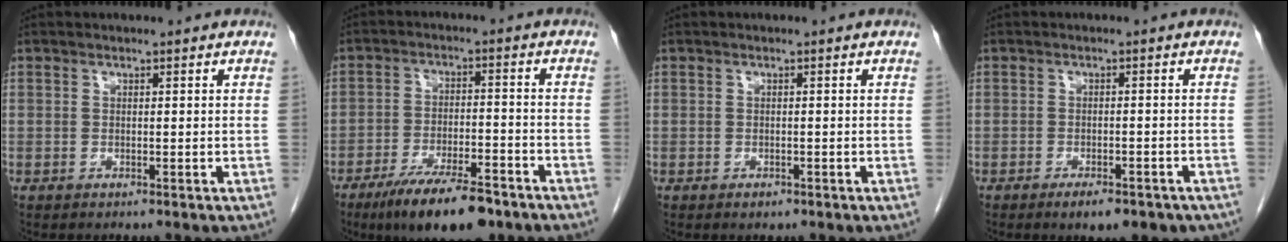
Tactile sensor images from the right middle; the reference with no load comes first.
{"total": 12.2, "force": [-8.7, 3.0, 7.9], "torque": [-0.128, -0.017, -0.145]}
{"total": 0.8, "force": [-0.5, 0.5, 0.4], "torque": [-0.007, 0.000, -0.005]}
{"total": 6.7, "force": [-5.0, 2.4, 3.8], "torque": [-0.037, 0.000, -0.061]}